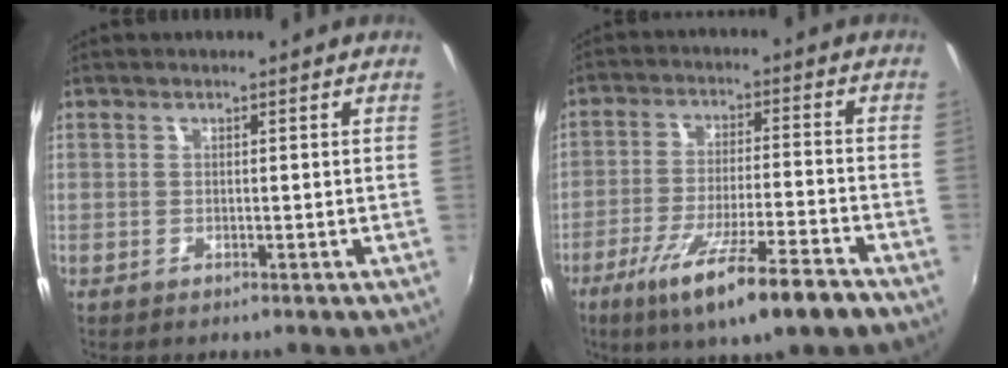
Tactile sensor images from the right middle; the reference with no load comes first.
{"total": 14.6, "force": [-9.3, 1.5, 11.1], "torque": [-0.212, -0.045, -0.156]}